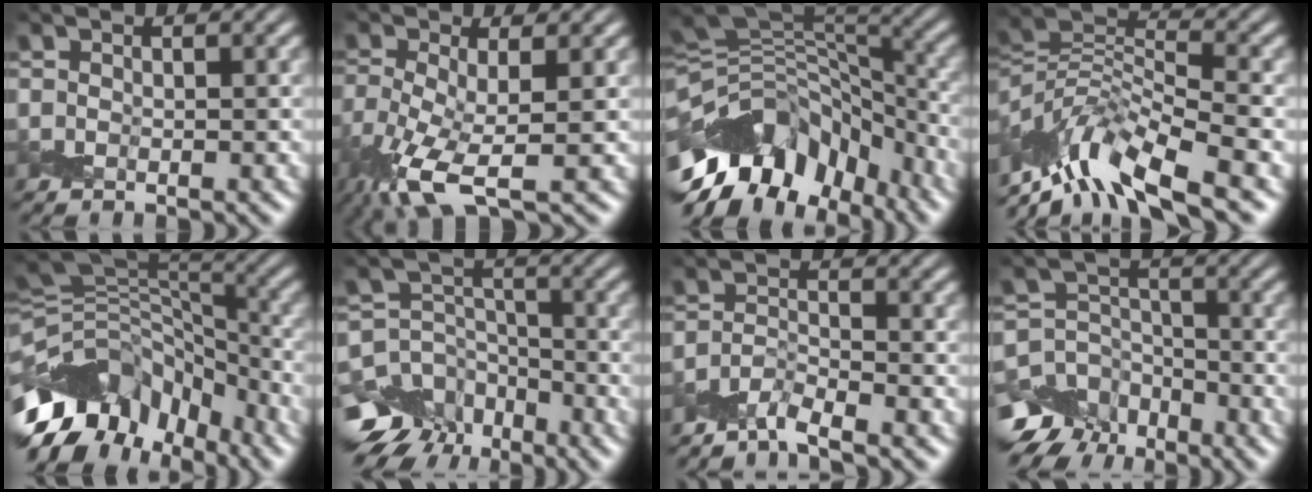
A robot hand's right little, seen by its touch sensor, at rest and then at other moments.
{"total": 7.3, "force": [-3.0, 2.2, 6.3], "torque": [-0.147, -0.018, -0.062]}
{"total": 11.3, "force": [-6.4, 6.1, 7.0], "torque": [-0.131, 0.027, -0.122]}
{"total": 8.9, "force": [-6.5, 2.0, 5.9], "torque": [-0.094, 0.007, -0.134]}
{"total": 12.3, "force": [-7.7, 6.6, 6.9], "torque": [-0.130, 0.041, -0.140]}
{"total": 10.3, "force": [-6.8, 7.3, 2.6], "torque": [-0.052, -0.027, -0.121]}
{"total": 2.6, "force": [-2.5, -0.4, 0.5], "torque": [-0.012, -0.001, -0.057]}
{"total": 8.6, "force": [-5.8, 6.0, 2.2], "torque": [-0.033, -0.018, -0.112]}